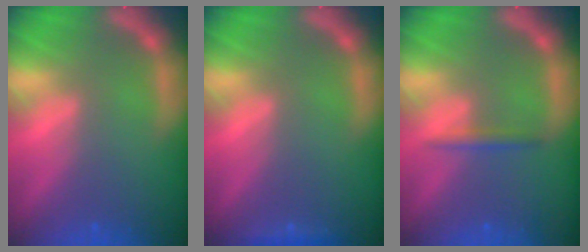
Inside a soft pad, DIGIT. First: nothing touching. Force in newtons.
{"total": 0.9}
{"total": 1.4}